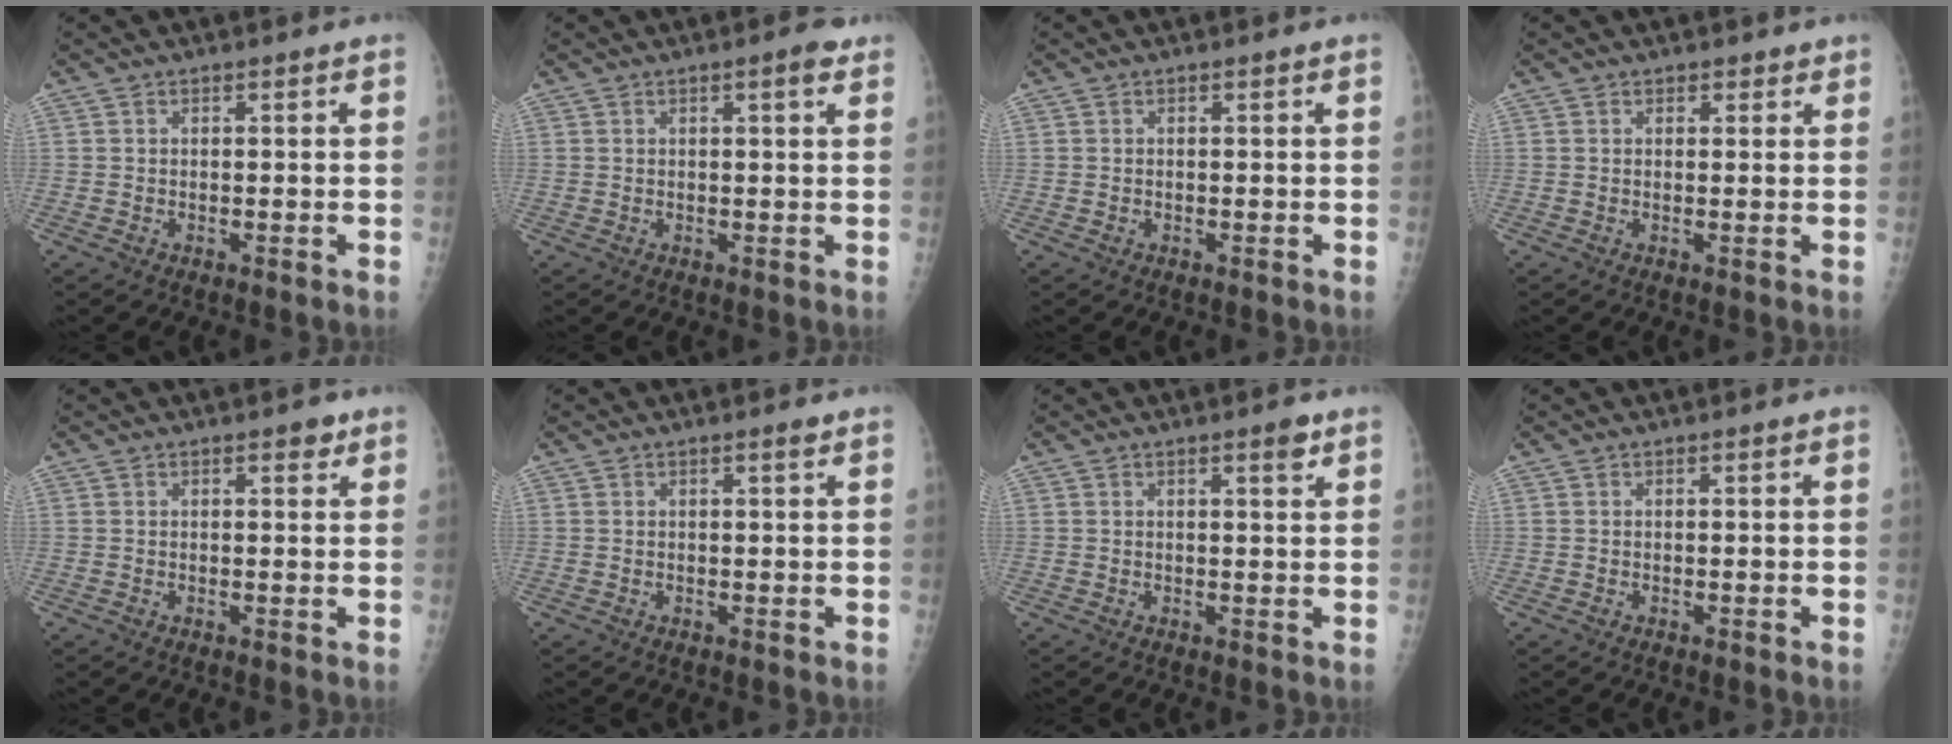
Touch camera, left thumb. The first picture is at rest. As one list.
[{"total": 2.6, "force": [1.4, 0.6, 2.0], "torque": [-0.024, -0.003, 0.014]}, {"total": 0.0}, {"total": 1.4, "force": [0.9, 1.0, 0.2], "torque": [0.019, -0.005, 0.009]}, {"total": 1.8, "force": [1.2, 1.0, 1.0], "torque": [-0.001, -0.004, 0.011]}, {"total": 0.8, "force": [0.6, 0.1, 0.6], "torque": [-0.009, -0.003, 0.008]}, {"total": 2.1, "force": [1.4, 0.5, 1.5], "torque": [-0.017, -0.007, 0.018]}, {"total": 0.0}]